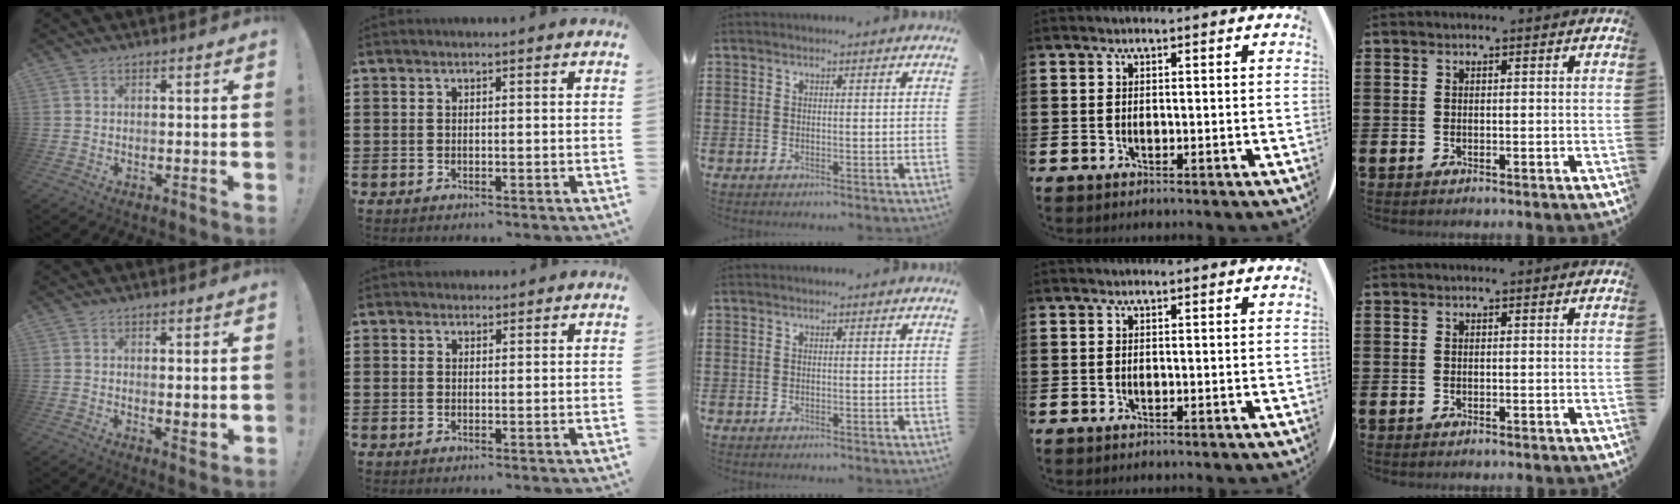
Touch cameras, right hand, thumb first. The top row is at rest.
{"thumb": {"total": 2.7, "force": [1.9, 0.7, 1.8], "torque": [-0.018, -0.017, 0.032]}, "index": {"total": 0.9, "force": [0.7, 0.4, -0.1], "torque": [0.001, 0.002, 0.015]}}